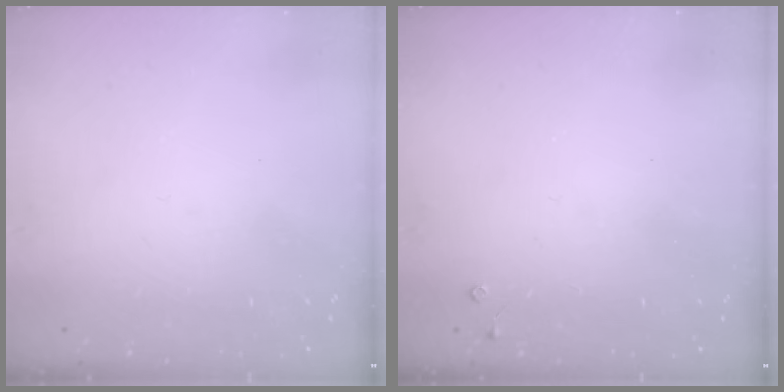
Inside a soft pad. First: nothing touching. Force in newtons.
{"total": 2.7, "press": 2.7, "slide": 0.4}